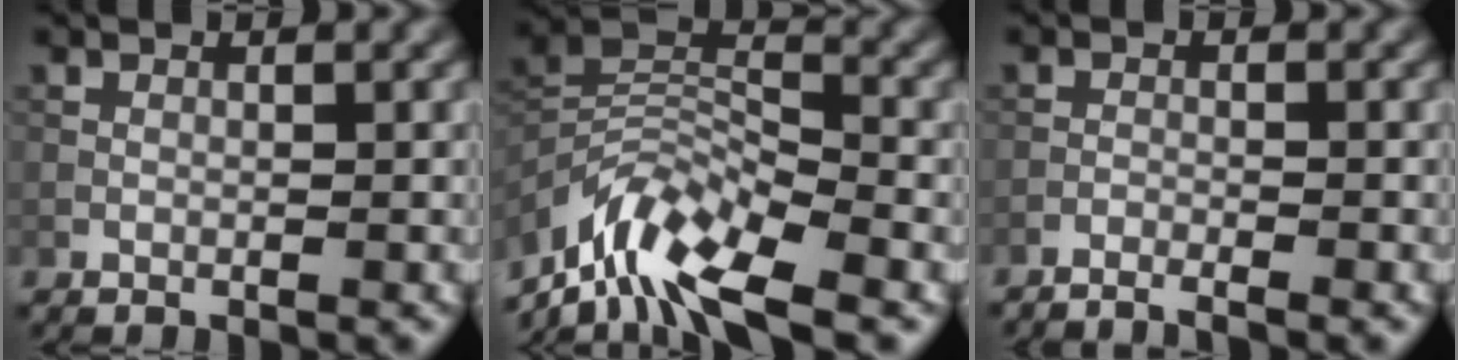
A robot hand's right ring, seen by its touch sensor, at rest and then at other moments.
{"total": 10.2, "force": [-7.9, 3.0, 5.7], "torque": [-0.104, 0.000, -0.158]}
{"total": 2.2, "force": [-2.0, 0.1, 0.9], "torque": [-0.021, -0.004, -0.039]}